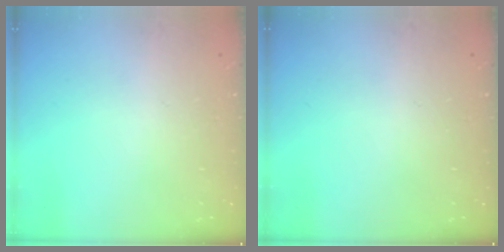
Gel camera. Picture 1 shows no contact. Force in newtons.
{"total": 0.0}